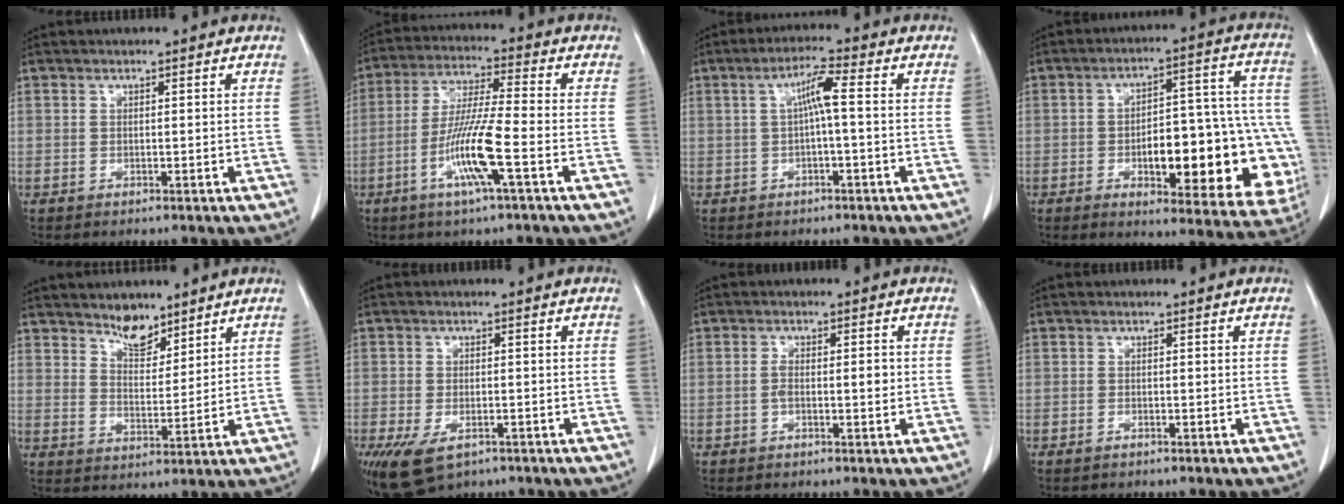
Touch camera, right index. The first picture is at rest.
{"total": 10.5, "force": [-3.8, -0.1, 9.8], "torque": [-0.196, -0.007, -0.074]}
{"total": 4.4, "force": [0.2, 0.2, 4.4], "torque": [-0.081, 0.015, 0.007]}
{"total": 22.0, "force": [-5.2, 7.5, 20.0], "torque": [-0.183, 0.040, -0.043]}
{"total": 5.0, "force": [4.2, 2.0, 1.8], "torque": [-0.034, -0.006, 0.080]}
{"total": 8.0, "force": [-4.7, 4.2, 4.9], "torque": [-0.095, -0.011, -0.071]}
{"total": 2.8, "force": [-0.3, 0.9, 2.6], "torque": [-0.043, 0.009, -0.001]}
{"total": 0.9, "force": [-0.7, 0.3, 0.4], "torque": [-0.012, 0.000, -0.008]}